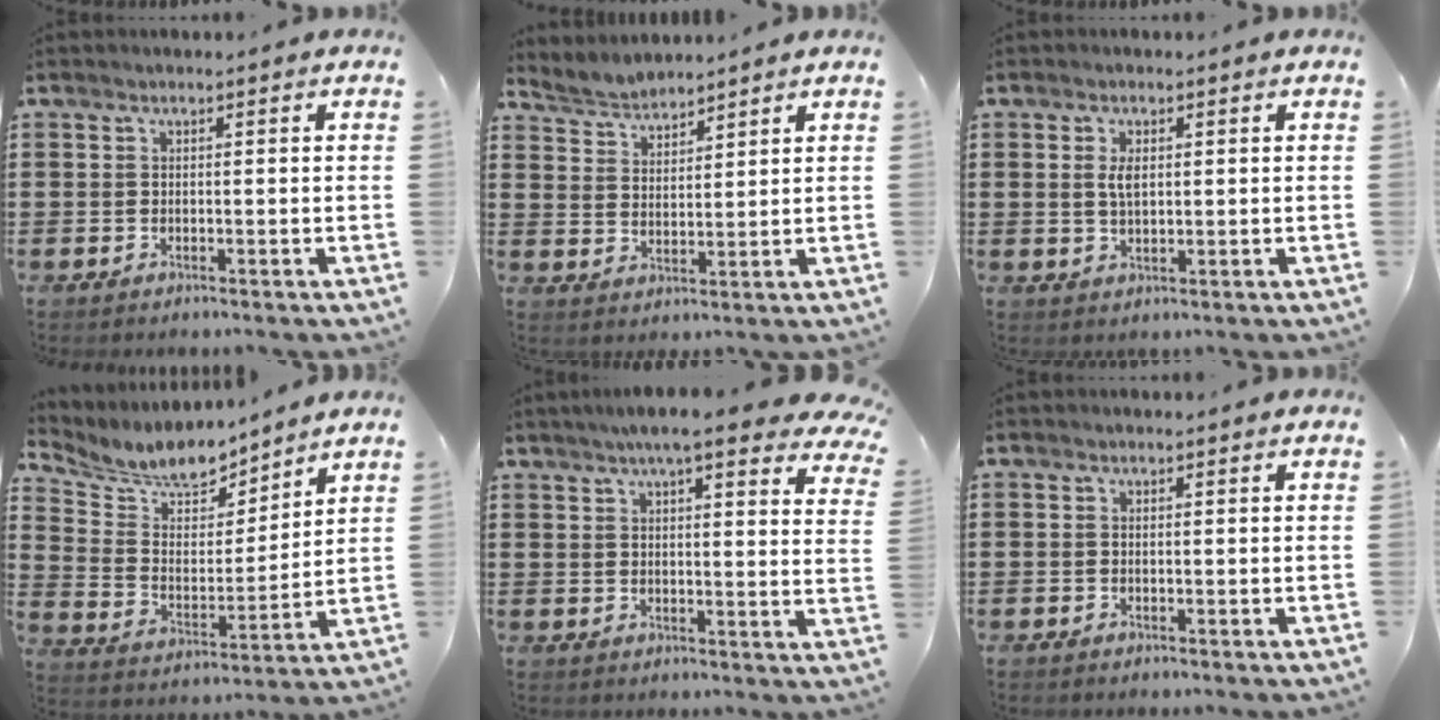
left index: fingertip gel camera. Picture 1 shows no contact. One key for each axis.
{"total": 3.3, "fx": 3.3, "fy": 0.4, "fz": -0.4, "tx": -0.008, "ty": -0.012, "tz": 0.060}
{"total": 2.9, "fx": 0.7, "fy": 1.2, "fz": 2.5, "tx": -0.055, "ty": 0.006, "tz": 0.011}
{"total": 7.9, "fx": 7.2, "fy": 2.4, "fz": 1.9, "tx": -0.070, "ty": -0.049, "tz": 0.126}
{"total": 7.3, "fx": 6.1, "fy": 0.4, "fz": 4.0, "tx": -0.081, "ty": -0.015, "tz": 0.105}
{"total": 0.0}